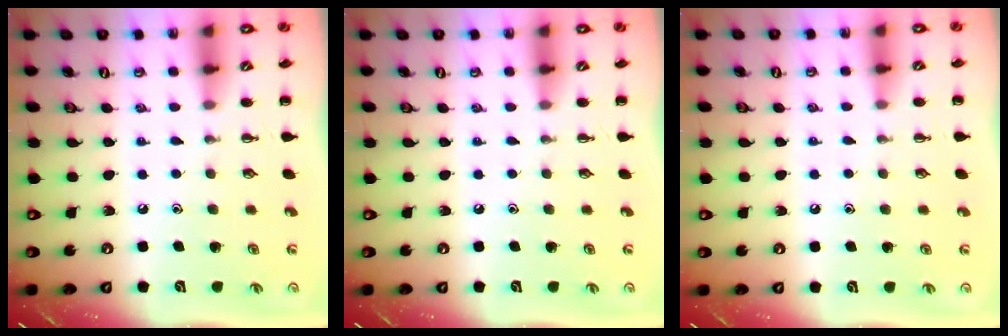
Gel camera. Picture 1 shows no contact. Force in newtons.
{"total": 0.0}
{"total": 3.4, "press": 3.3, "slide": 1.0}